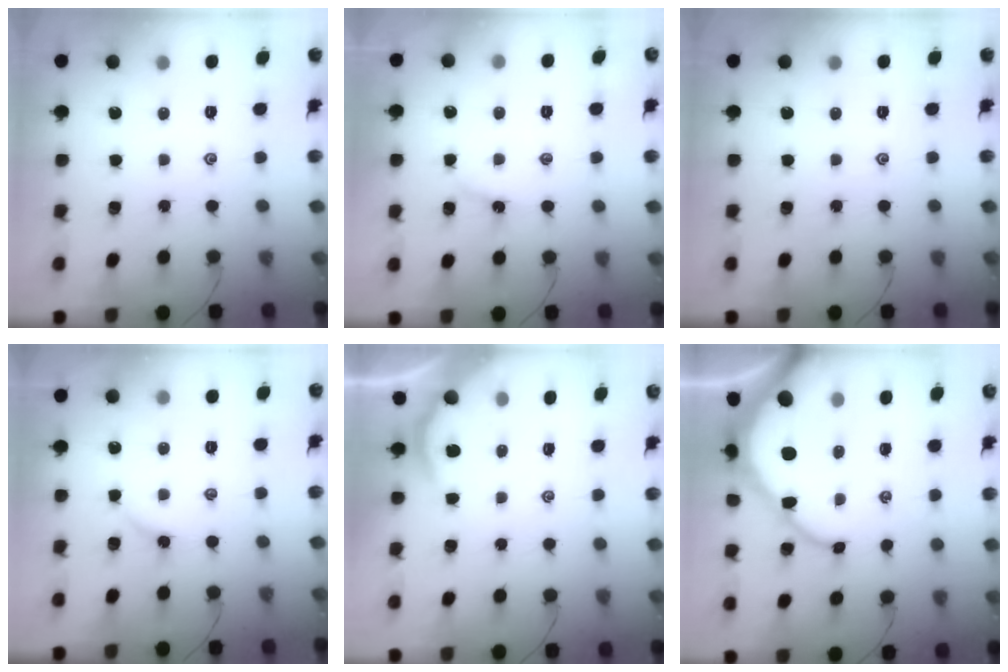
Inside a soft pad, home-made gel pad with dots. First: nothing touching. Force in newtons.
{"total": 2.8, "press": 2.8, "slide": 0.5}
{"total": 0.0}
{"total": 3.3, "press": 3.3, "slide": 0.4}
{"total": 2.1, "press": 2.0, "slide": 0.4}
{"total": 12.4, "press": 12.4, "slide": 1.1}